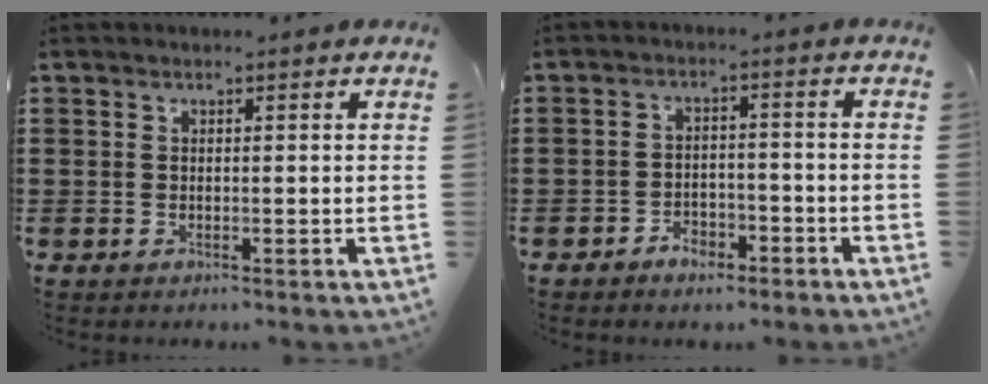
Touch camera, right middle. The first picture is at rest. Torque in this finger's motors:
{"motor_torque": [-0.04, -0.06, 0.00, 0.01]}